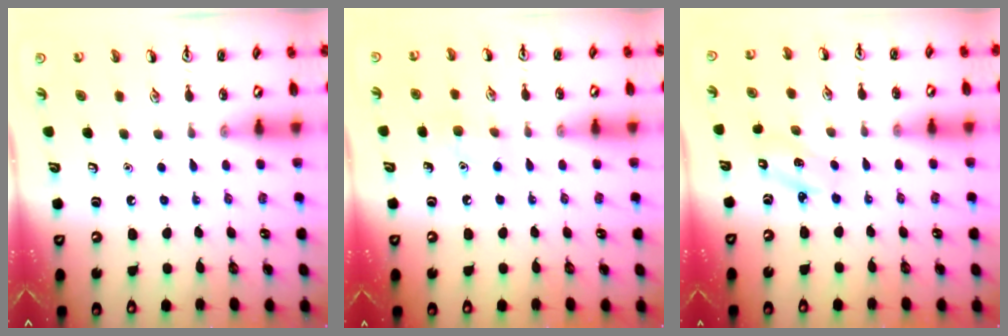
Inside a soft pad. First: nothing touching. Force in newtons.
{"total": 6.8, "press": 6.6, "slide": 1.5}
{"total": 2.1, "press": 2.0, "slide": 0.7}